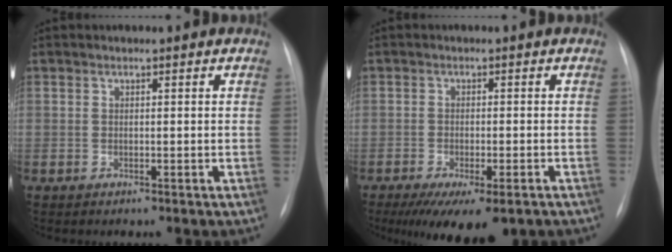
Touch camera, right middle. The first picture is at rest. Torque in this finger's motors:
{"motor_torque": [1.13, -1.00, 0.23, 0.06]}